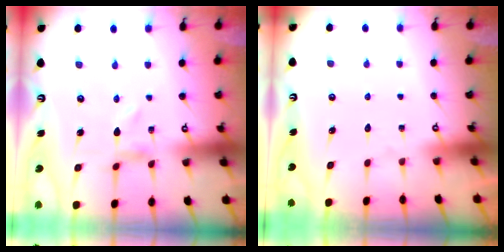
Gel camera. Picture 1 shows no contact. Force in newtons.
{"total": 1.6, "press": 1.6, "slide": 0.2}